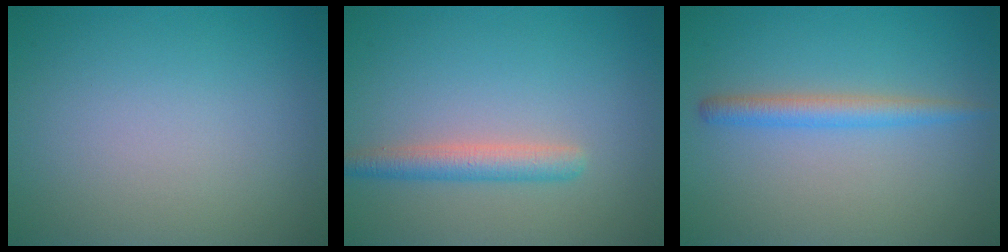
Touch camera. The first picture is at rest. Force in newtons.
{"total": 2.6, "press": 2.6, "slide": 0.1}
{"total": 2.2, "press": 2.2, "slide": 0.2}